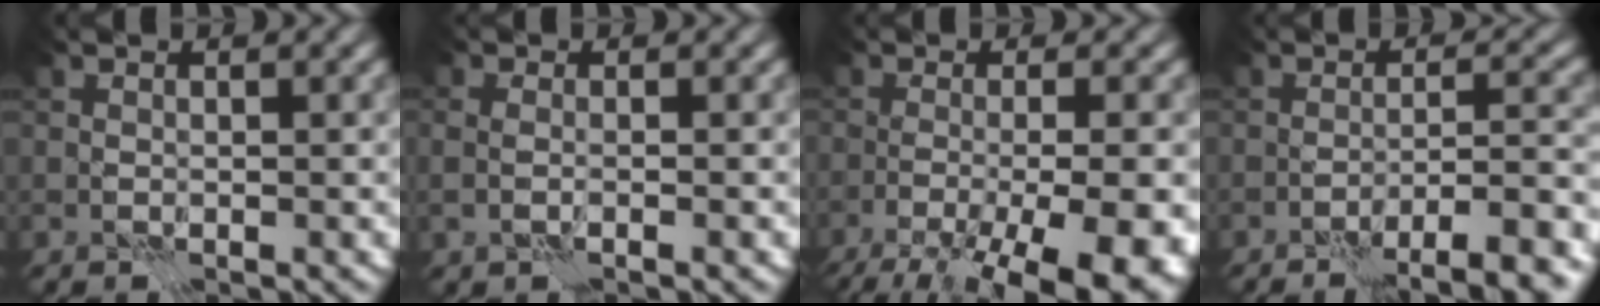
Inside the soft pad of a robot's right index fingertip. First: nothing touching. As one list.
[{"total": 0.7, "force": [-0.2, 0.1, 0.7], "torque": [-0.014, 0.000, -0.004]}, {"total": 12.3, "force": [-7.1, 3.4, 9.5], "torque": [-0.121, -0.028, -0.091]}, {"total": 7.0, "force": [-5.2, 1.0, 4.7], "torque": [-0.050, 0.015, -0.074]}]